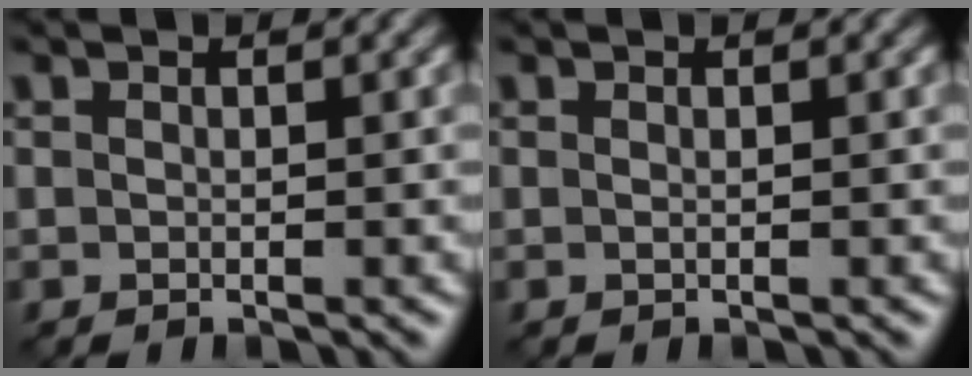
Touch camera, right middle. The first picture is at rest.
{"total": 0.0}